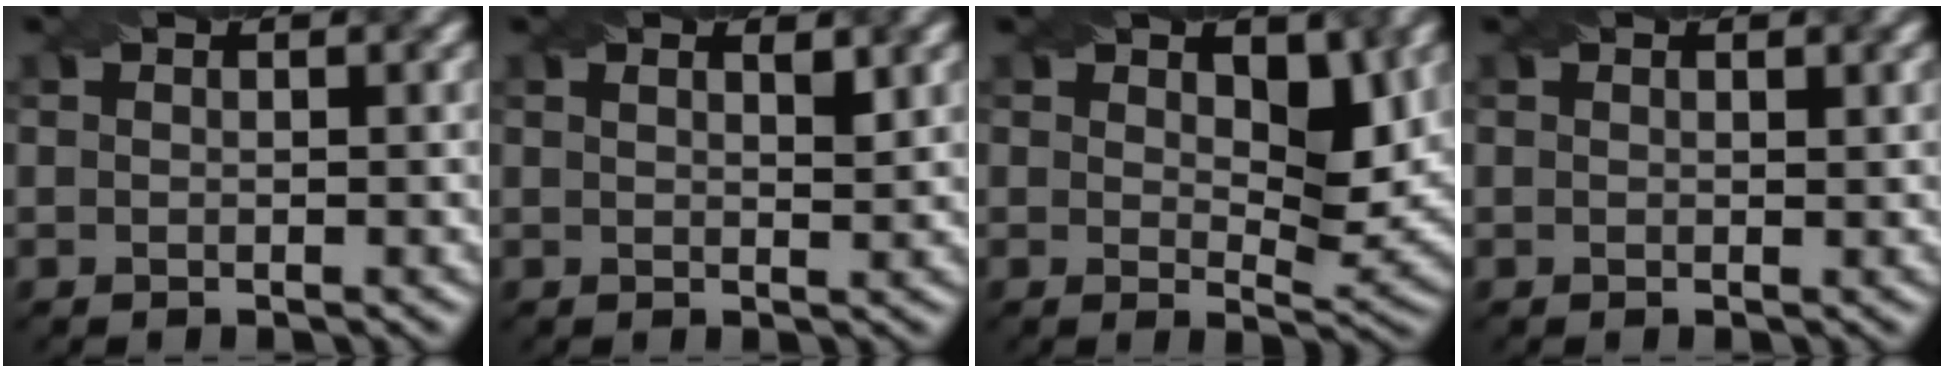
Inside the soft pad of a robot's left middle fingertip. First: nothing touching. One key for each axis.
{"total": 1.3, "fx": 0.9, "fy": 0.3, "fz": 1.0, "tx": -0.013, "ty": -0.002, "tz": 0.018}
{"total": 4.4, "fx": 1.5, "fy": 2.3, "fz": 3.4, "tx": -0.049, "ty": -0.014, "tz": 0.027}
{"total": 0.6, "fx": 0.5, "fy": 0.3, "fz": 0.3, "tx": -0.003, "ty": 0.000, "tz": 0.007}